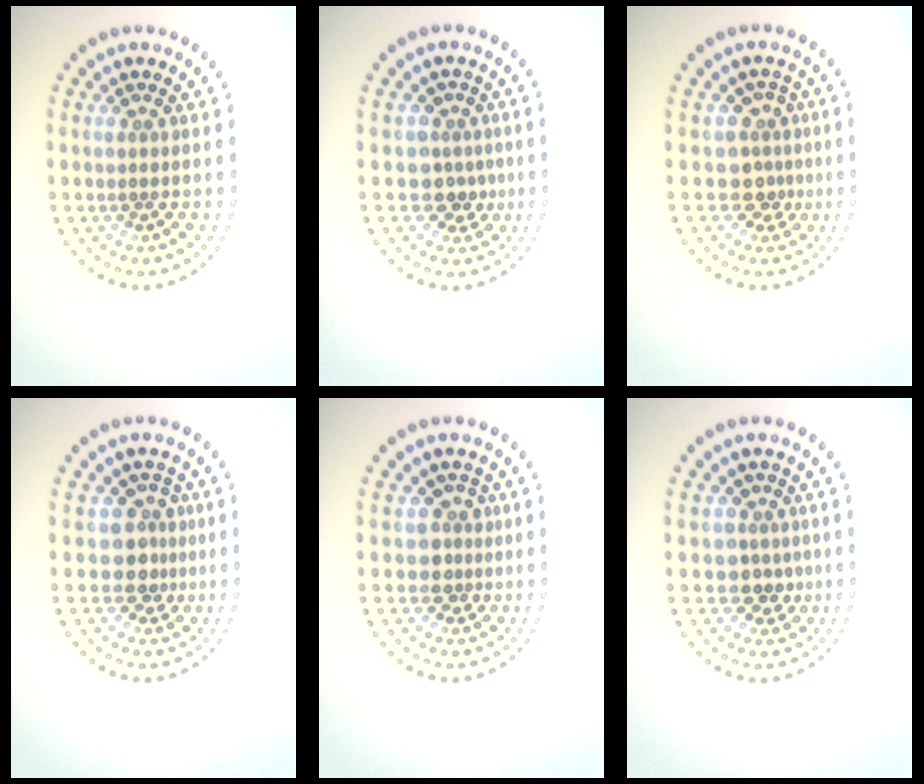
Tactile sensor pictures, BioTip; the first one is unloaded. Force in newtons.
{"total": 2.7, "press": 2.0, "slide": 1.8}
{"total": 2.6, "press": 1.7, "slide": 2.0}
{"total": 2.7, "press": 1.9, "slide": 1.9}
{"total": 2.2, "press": 1.6, "slide": 1.4}
{"total": 2.4, "press": 1.9, "slide": 1.5}